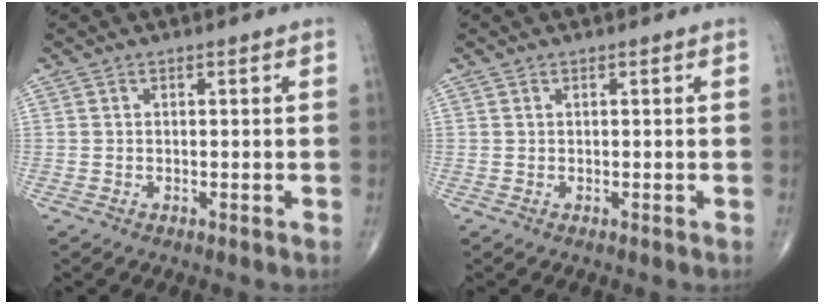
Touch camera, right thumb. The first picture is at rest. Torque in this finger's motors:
{"motor_torque": [0.22, -0.01, 0.21, 0.07, 0.00]}